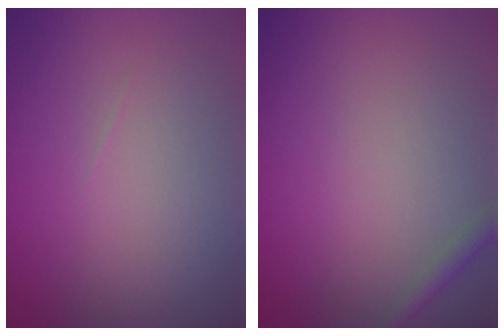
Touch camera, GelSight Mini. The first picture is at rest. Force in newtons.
{"total": 1.3, "press": 1.3, "slide": 0.1}